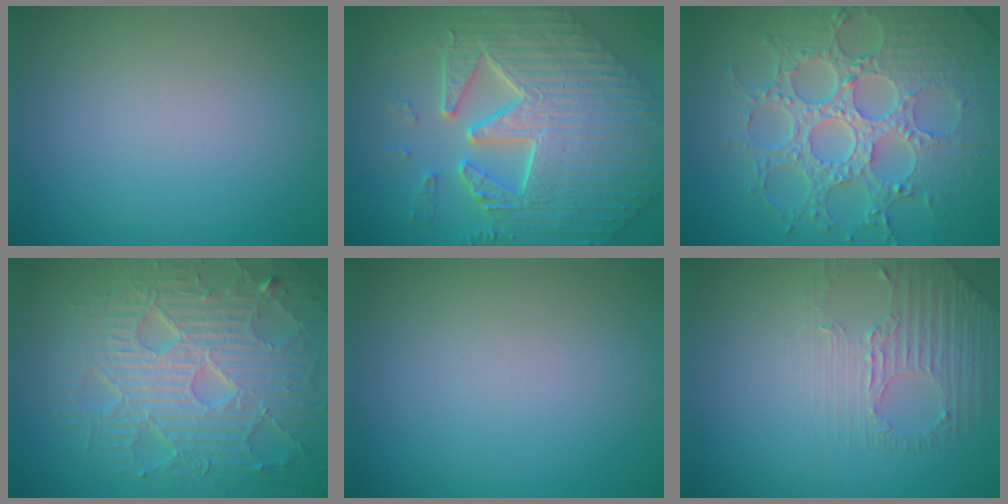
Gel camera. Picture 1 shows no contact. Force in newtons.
{"total": 8.9, "press": 7.2, "slide": 5.3}
{"total": 8.7, "press": 6.4, "slide": 5.9}
{"total": 8.9, "press": 6.1, "slide": 6.5}
{"total": 0.0}
{"total": 1.8, "press": 1.5, "slide": 1.0}